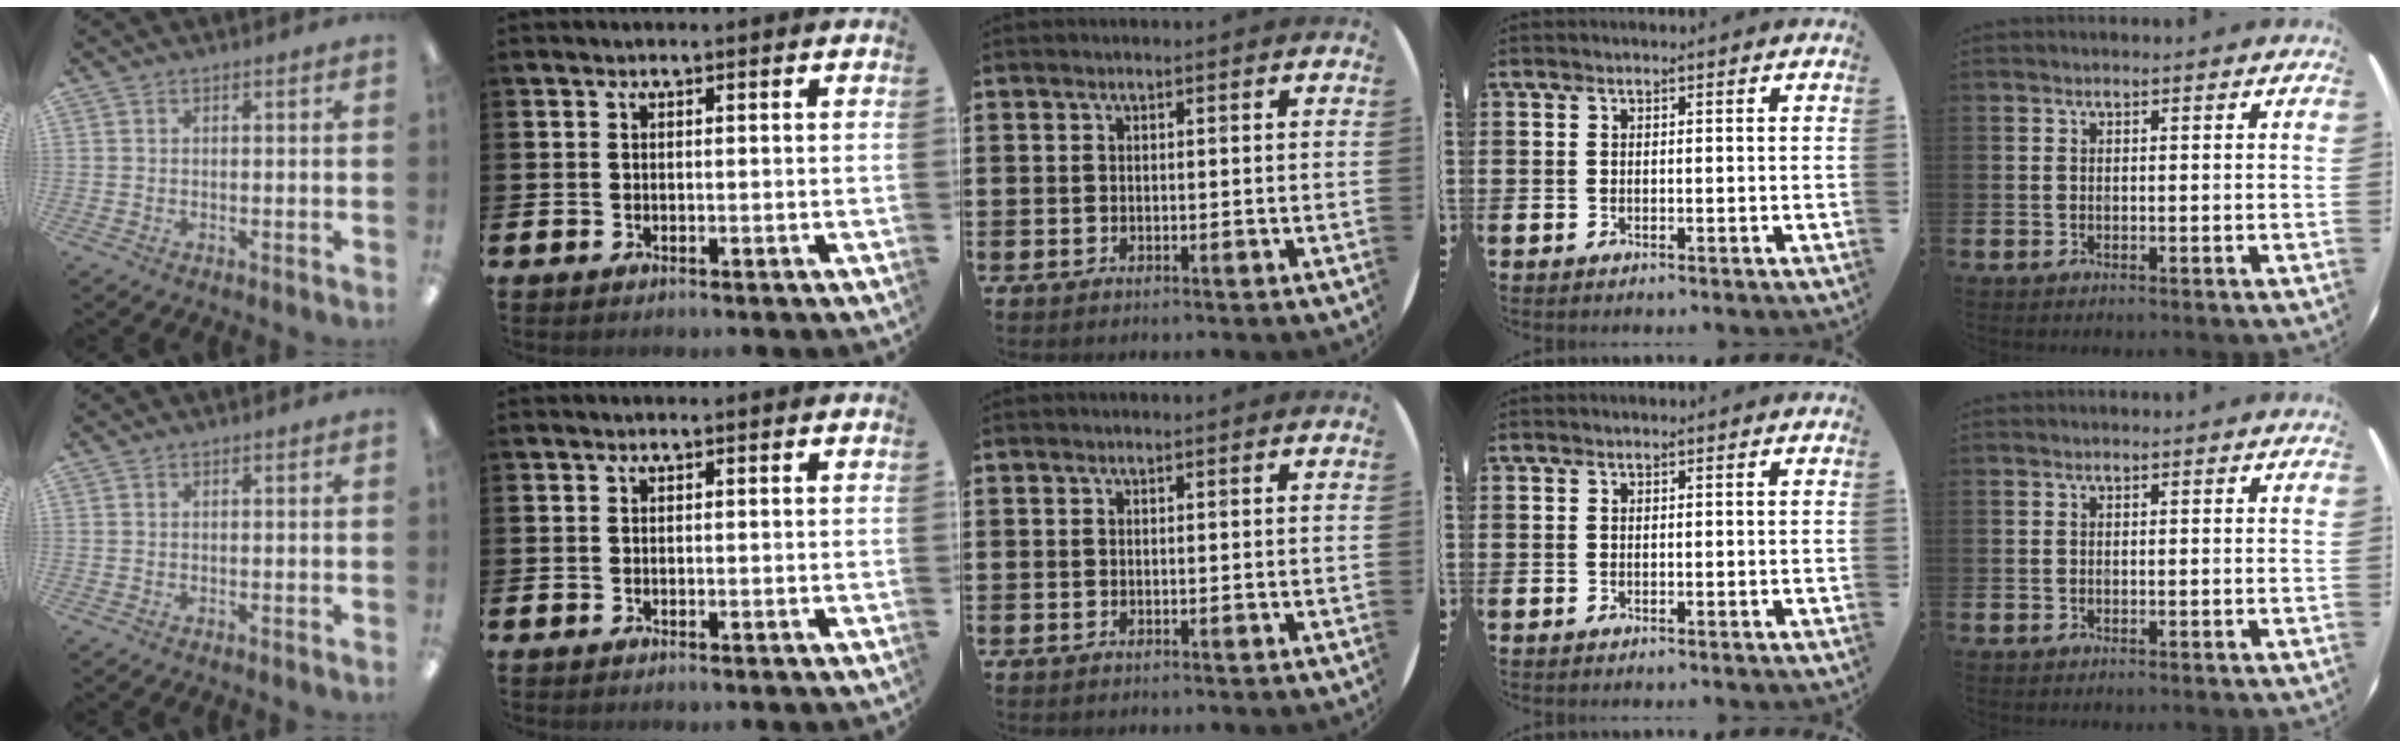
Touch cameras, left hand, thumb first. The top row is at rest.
{}